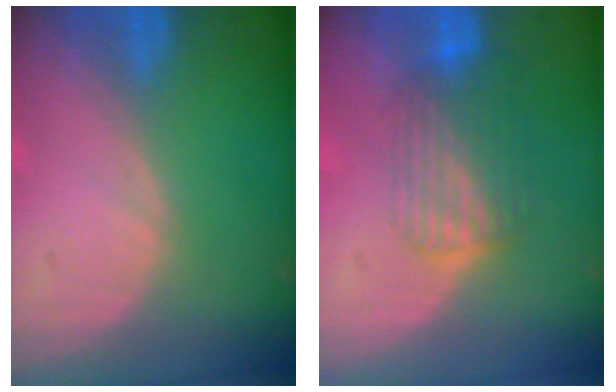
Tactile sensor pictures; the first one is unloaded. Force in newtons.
{"total": 7.0, "press": 5.8, "slide": 3.8}